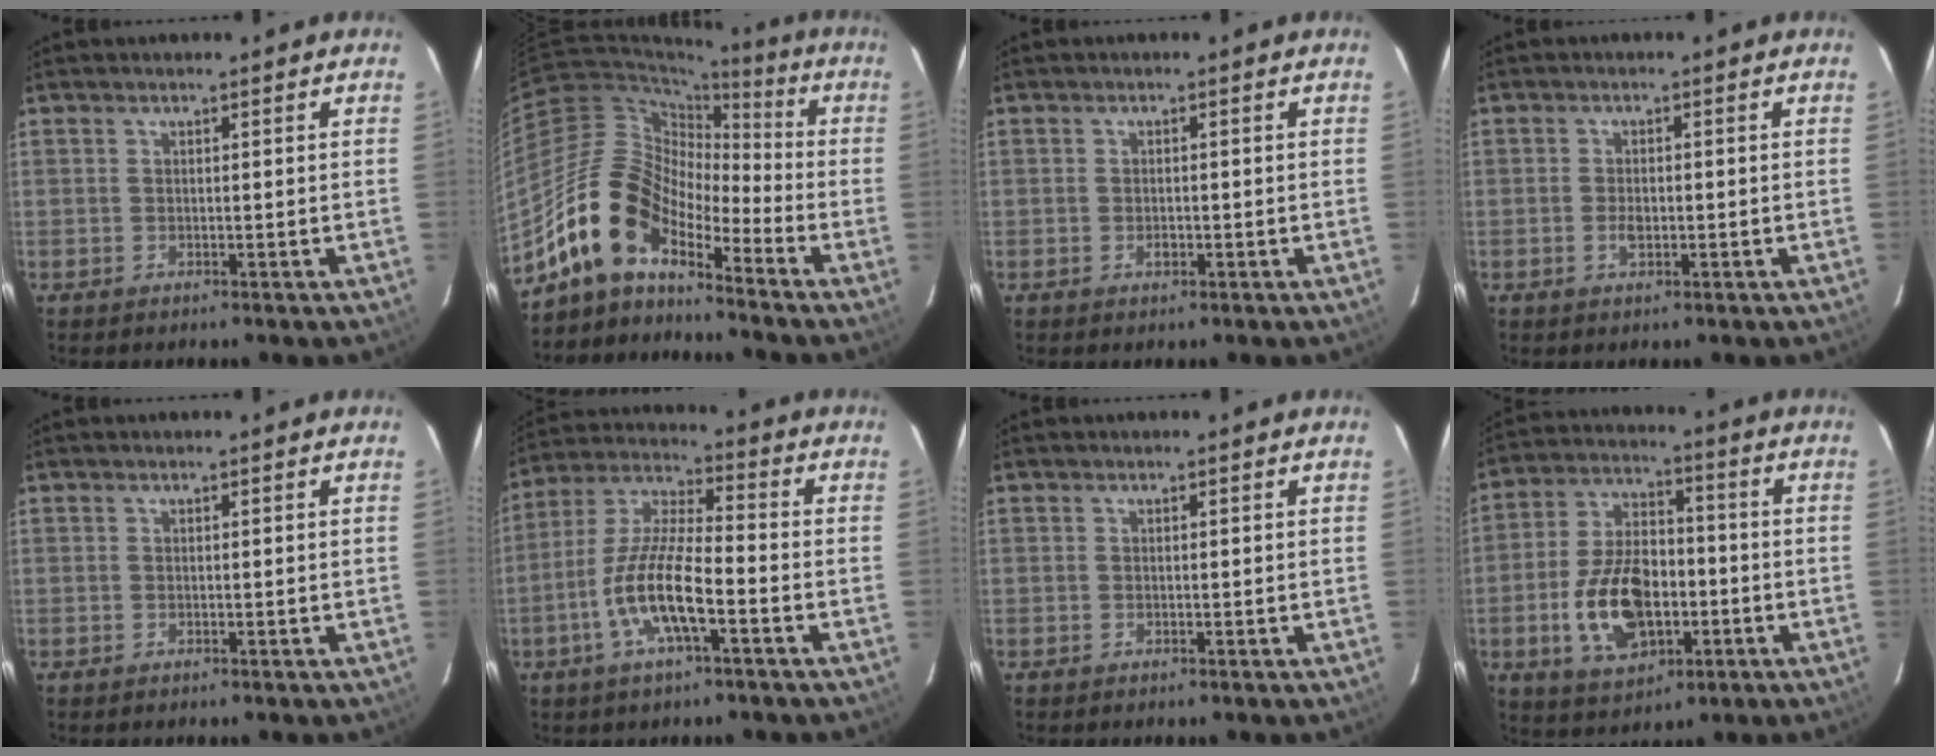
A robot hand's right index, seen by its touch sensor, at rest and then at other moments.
{"total": 12.9, "force": [-9.9, 5.5, 6.2], "torque": [-0.107, 0.020, -0.202]}
{"total": 1.3, "force": [-0.5, 0.9, 0.9], "torque": [-0.015, 0.002, -0.008]}
{"total": 2.3, "force": [-0.6, 1.4, 1.7], "torque": [-0.033, 0.001, -0.011]}
{"total": 0.0}
{"total": 12.1, "force": [-4.9, 3.0, 10.7], "torque": [-0.224, -0.004, -0.095]}
{"total": 0.0}
{"total": 15.3, "force": [-4.2, 9.1, 11.6], "torque": [-0.234, 0.011, -0.061]}